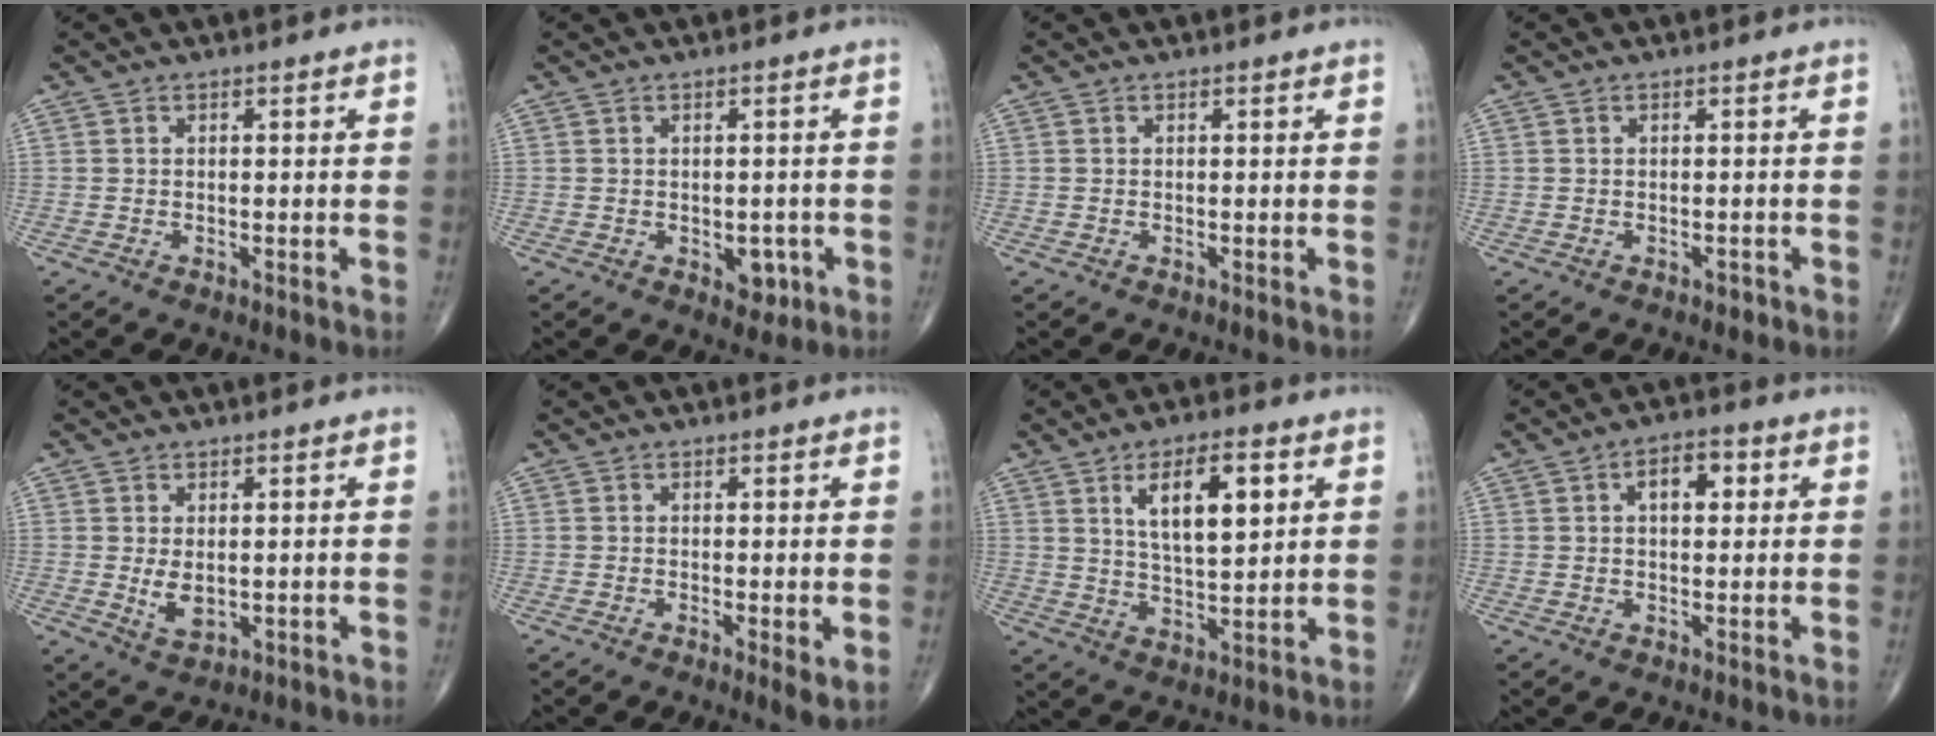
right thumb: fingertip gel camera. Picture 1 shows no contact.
{"total": 3.5, "force": [-1.0, 2.3, 2.4], "torque": [-0.008, 0.002, -0.007]}
{"total": 0.0}
{"total": 0.7, "force": [-0.4, 0.4, 0.4], "torque": [-0.003, 0.000, -0.007]}
{"total": 4.2, "force": [0.3, 2.4, 3.5], "torque": [-0.054, -0.013, 0.017]}
{"total": 2.5, "force": [-0.1, 0.5, 2.4], "torque": [-0.041, -0.012, -0.006]}
{"total": 11.5, "force": [4.3, 4.5, 9.6], "torque": [-0.145, -0.019, 0.080]}
{"total": 5.8, "force": [1.7, 3.2, 4.6], "torque": [-0.053, 0.006, 0.021]}